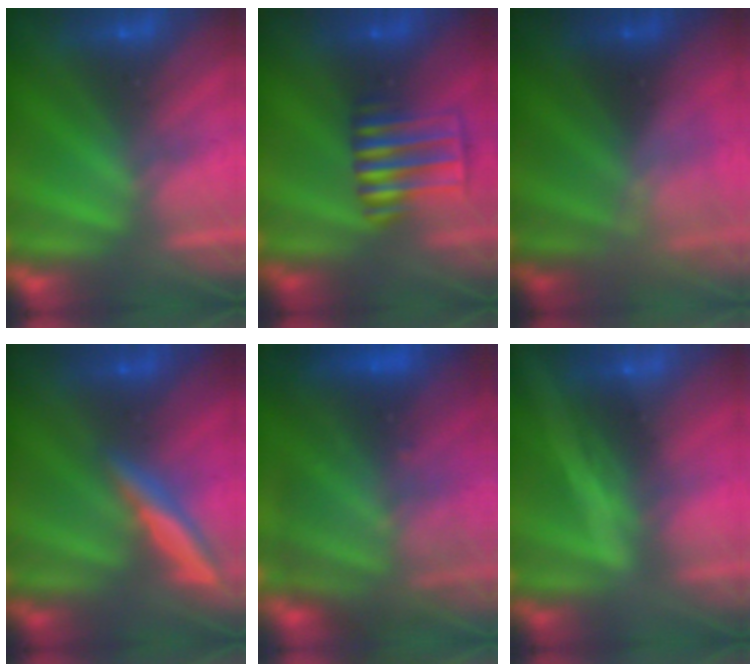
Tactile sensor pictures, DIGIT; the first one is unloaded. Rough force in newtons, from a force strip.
{"total": 7.5}
{"total": 2.3}
{"total": 2.4}
{"total": 9.0}
{"total": 1.9}